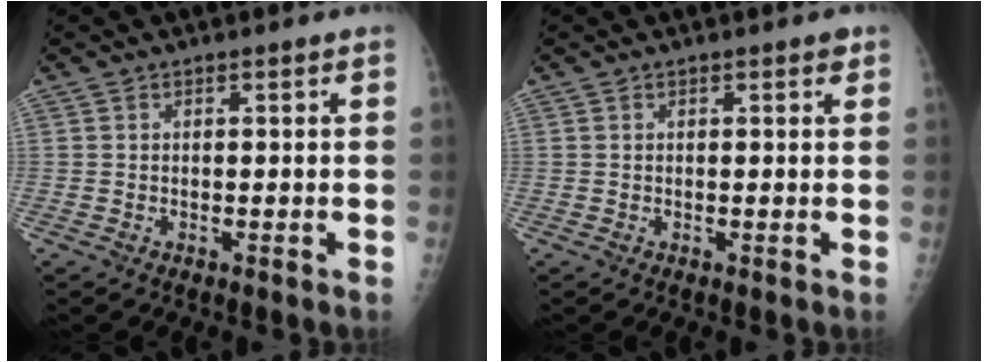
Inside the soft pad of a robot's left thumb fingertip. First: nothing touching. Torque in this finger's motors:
{"motor_torque": [0.24, 0.13, 0.29, 0.13, 0.08]}